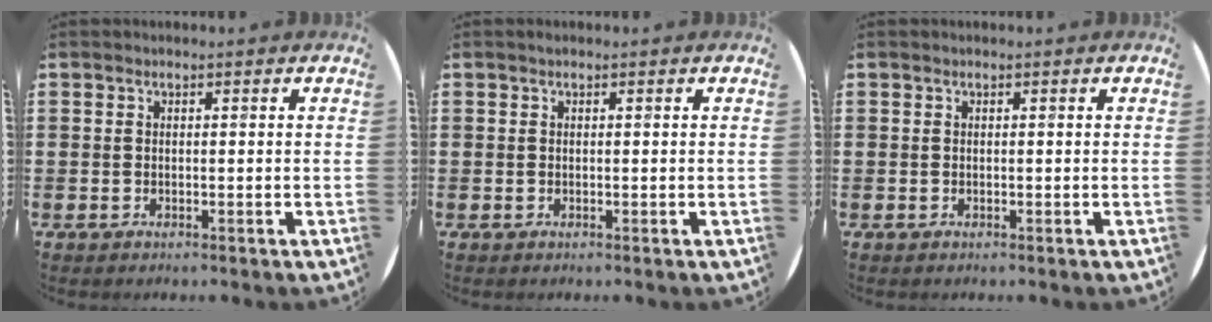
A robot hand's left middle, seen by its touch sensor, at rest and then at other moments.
{"total": 0.0}
{"total": 0.0}